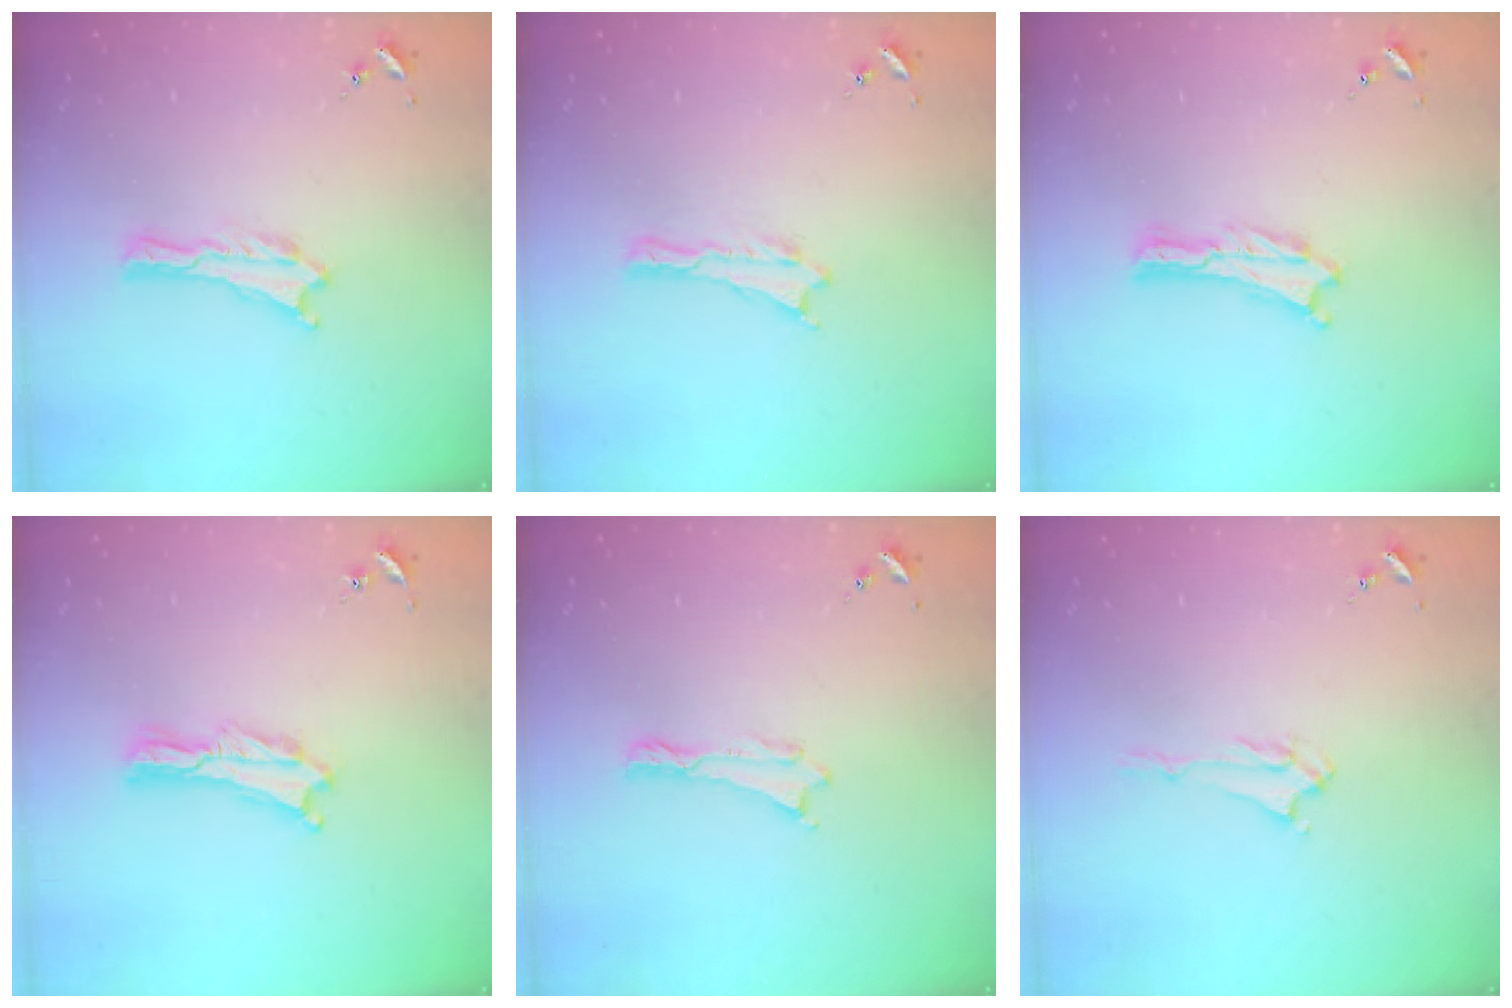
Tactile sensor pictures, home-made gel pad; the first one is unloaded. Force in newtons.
{"total": 0.0}
{"total": 0.0}
{"total": 0.7, "press": 0.7, "slide": 0.2}
{"total": 0.0}
{"total": 1.4, "press": 1.4, "slide": 0.3}